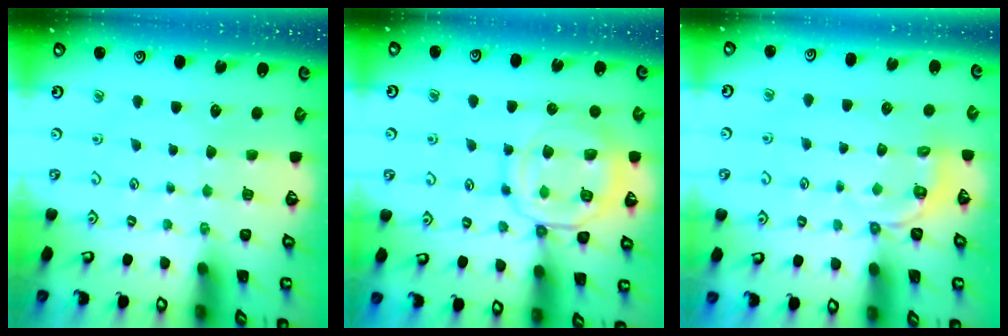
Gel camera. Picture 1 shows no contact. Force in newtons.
{"total": 12.8, "press": 12.7, "slide": 1.2}
{"total": 5.0, "press": 4.3, "slide": 2.5}